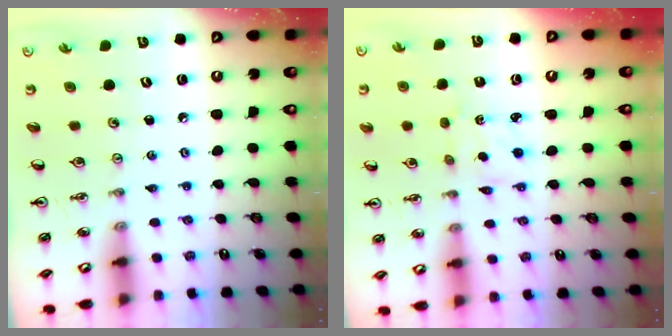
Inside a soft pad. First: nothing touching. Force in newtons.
{"total": 2.3, "press": 2.1, "slide": 0.7}